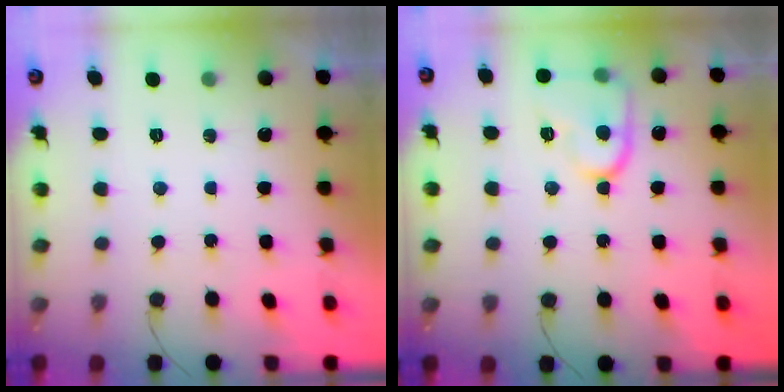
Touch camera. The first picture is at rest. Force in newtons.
{"total": 13.1, "press": 13.1, "slide": 1.3}